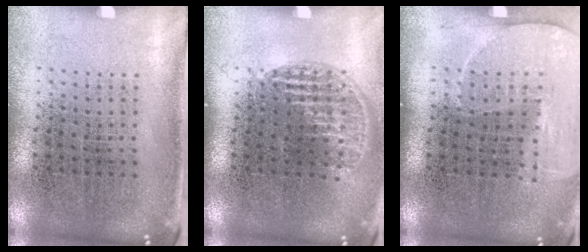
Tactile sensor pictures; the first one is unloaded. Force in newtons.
{"total": 1.2, "press": 1.0, "slide": 0.5}
{"total": 1.3, "press": 1.2, "slide": 0.4}